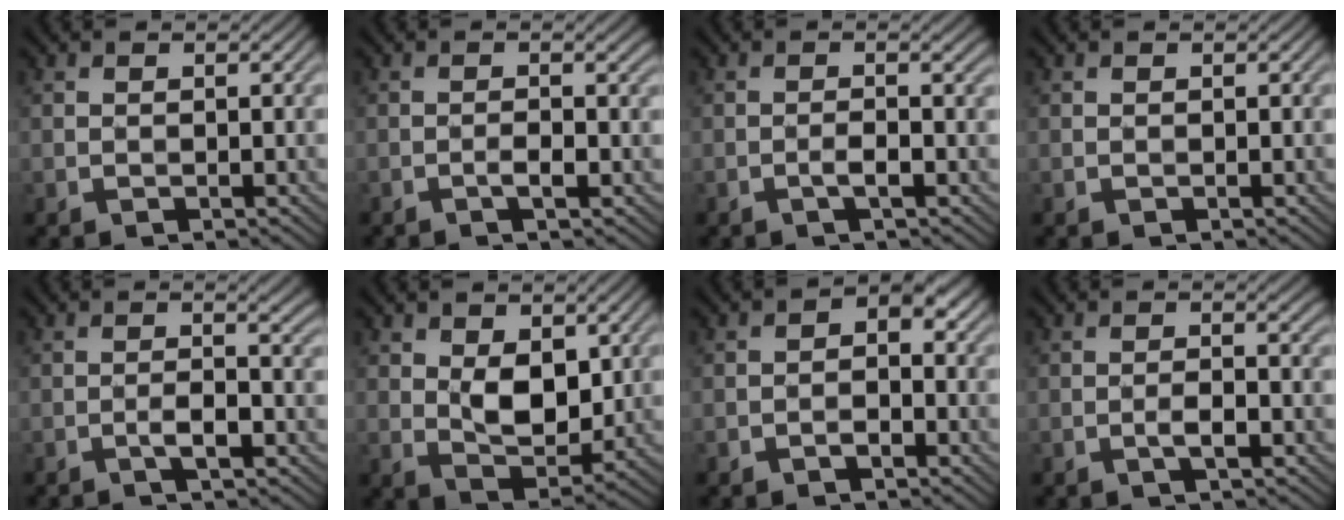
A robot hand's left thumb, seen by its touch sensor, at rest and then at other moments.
{"total": 2.0, "force": [-0.8, -0.1, 1.8], "torque": [-0.035, 0.007, -0.015]}
{"total": 1.8, "force": [-0.7, -0.2, 1.7], "torque": [-0.034, 0.008, -0.014]}
{"total": 0.0}
{"total": 3.2, "force": [-0.8, 0.1, 3.1], "torque": [-0.052, 0.008, -0.018]}
{"total": 6.0, "force": [1.7, 3.5, 4.6], "torque": [-0.090, -0.006, 0.036]}
{"total": 3.4, "force": [-0.6, 2.0, 2.7], "torque": [-0.027, 0.003, -0.014]}
{"total": 1.9, "force": [-0.7, -0.1, 1.8], "torque": [-0.035, 0.007, -0.013]}